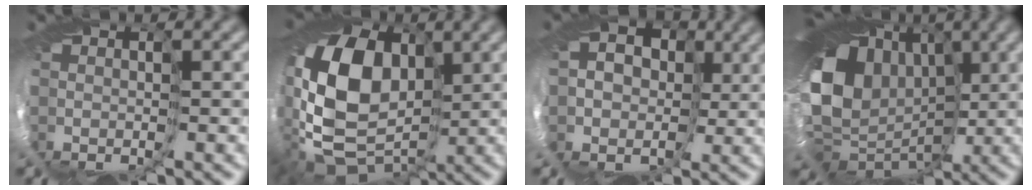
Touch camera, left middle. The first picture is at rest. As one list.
[{"total": 14.6, "force": [0.7, 10.5, 10.1], "torque": [-0.208, 0.005, 0.020]}, {"total": 9.9, "force": [2.6, 8.7, 4.1], "torque": [-0.087, 0.032, 0.018]}, {"total": 14.3, "force": [1.4, 12.0, 7.6], "torque": [-0.146, 0.007, 0.027]}]